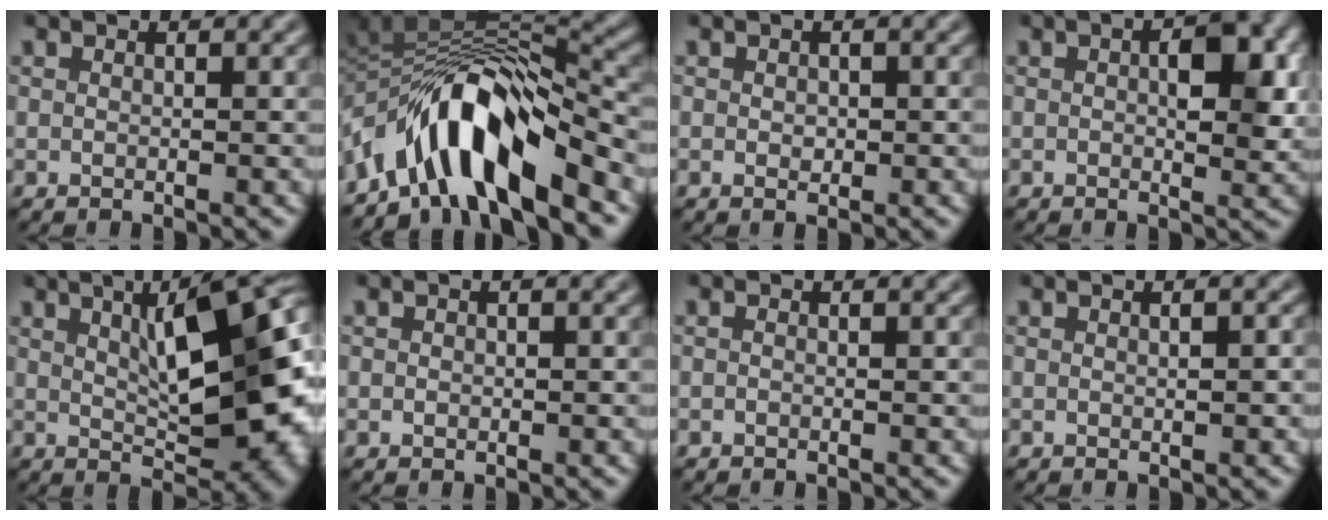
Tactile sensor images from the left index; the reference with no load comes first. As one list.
[{"total": 9.6, "force": [-5.4, 3.3, 7.2], "torque": [-0.101, 0.011, -0.100]}, {"total": 0.8, "force": [0.1, 0.4, 0.7], "torque": [-0.011, -0.003, 0.002]}, {"total": 4.7, "force": [0.6, 2.0, 4.2], "torque": [-0.060, 0.001, 0.009]}, {"total": 10.7, "force": [2.5, 3.5, 9.8], "torque": [-0.121, 0.009, 0.041]}, {"total": 0.0}, {"total": 0.0}, {"total": 1.0, "force": [0.2, -0.1, 0.9], "torque": [-0.016, 0.000, 0.003]}]